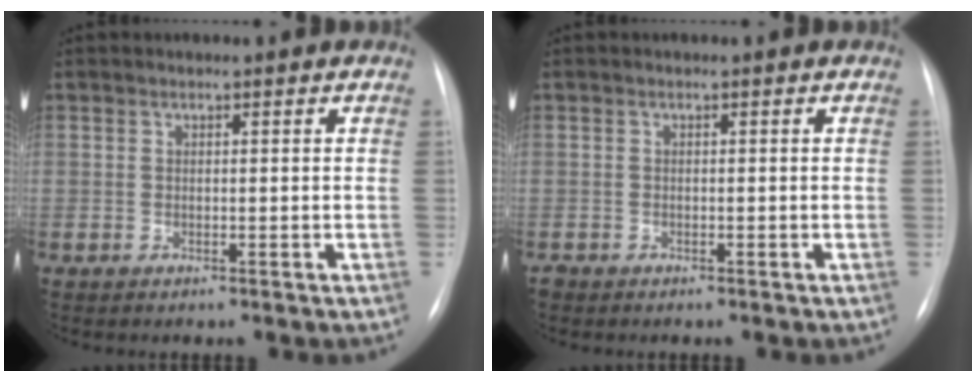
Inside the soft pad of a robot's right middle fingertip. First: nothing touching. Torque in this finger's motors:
{"motor_torque": [0.00, 0.00, 0.00, 0.00]}